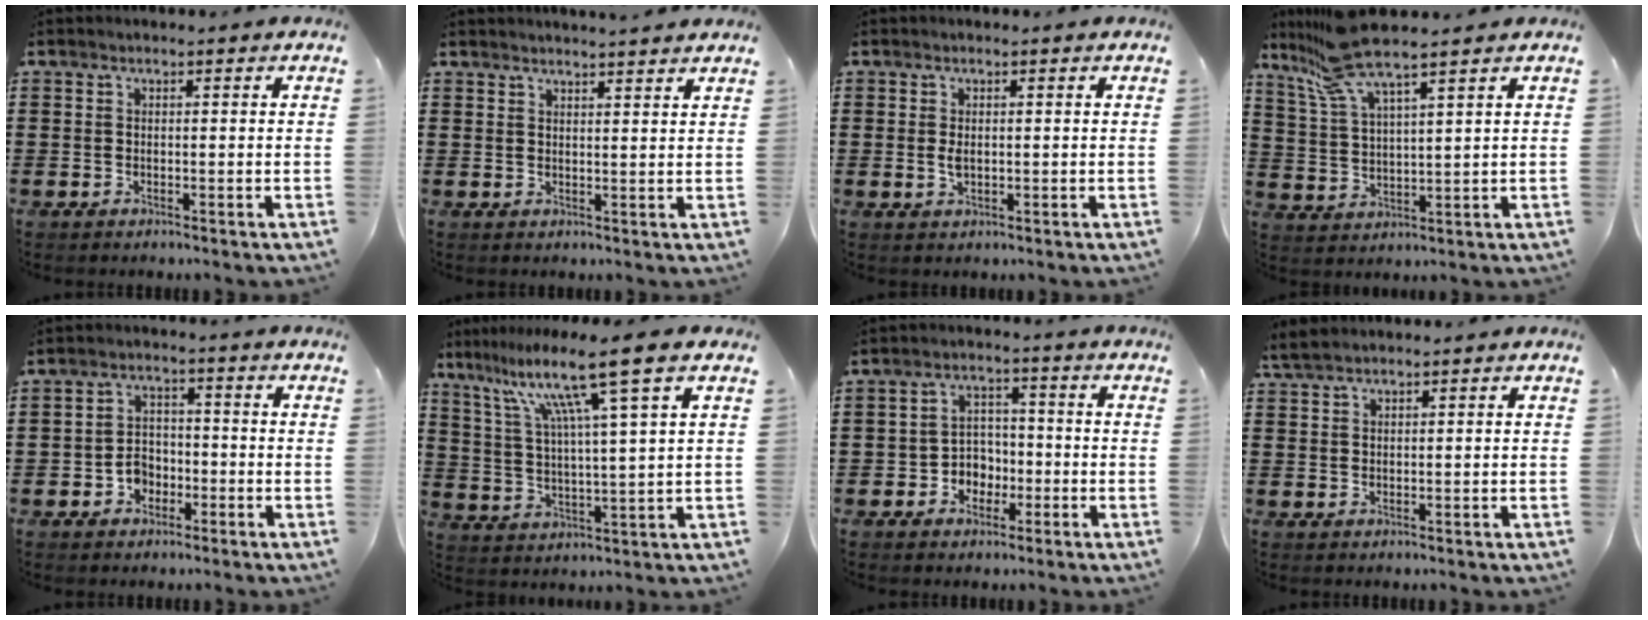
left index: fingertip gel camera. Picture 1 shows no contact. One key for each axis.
{"total": 2.2, "fx": 2.2, "fy": -0.4, "fz": 0.2, "tx": -0.009, "ty": -0.004, "tz": 0.042}
{"total": 1.6, "fx": 0.0, "fy": 0.8, "fz": 1.4, "tx": -0.030, "ty": 0.003, "tz": -0.001}
{"total": 9.2, "fx": 7.8, "fy": 1.0, "fz": 4.9, "tx": -0.126, "ty": -0.020, "tz": 0.142}
{"total": 3.7, "fx": -2.0, "fy": 2.8, "fz": 1.3, "tx": -0.032, "ty": 0.008, "tz": -0.041}
{"total": 11.5, "fx": 7.4, "fy": -0.2, "fz": 8.8, "tx": -0.184, "ty": -0.025, "tz": 0.114}
{"total": 4.3, "fx": -2.1, "fy": 3.6, "fz": 1.1, "tx": -0.032, "ty": 0.012, "tz": -0.045}
{"total": 2.0, "fx": 1.6, "fy": 0.3, "fz": 1.2, "tx": -0.027, "ty": 0.001, "tz": 0.032}